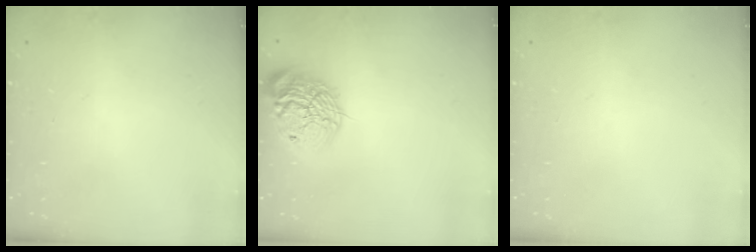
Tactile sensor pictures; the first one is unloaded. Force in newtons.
{"total": 17.4, "press": 17.4, "slide": 1.4}
{"total": 0.0}